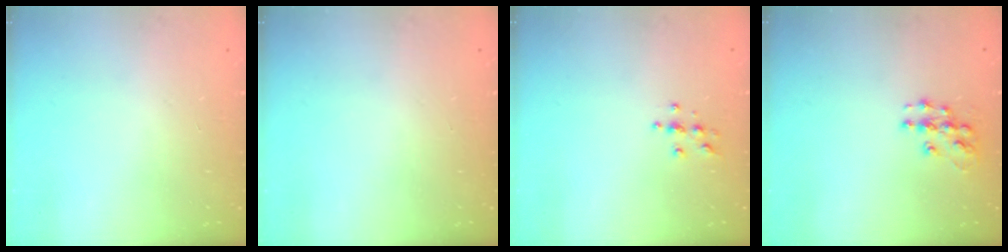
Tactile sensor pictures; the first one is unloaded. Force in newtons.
{"total": 0.0}
{"total": 3.7, "press": 3.7, "slide": 0.4}
{"total": 9.2, "press": 9.2, "slide": 0.5}